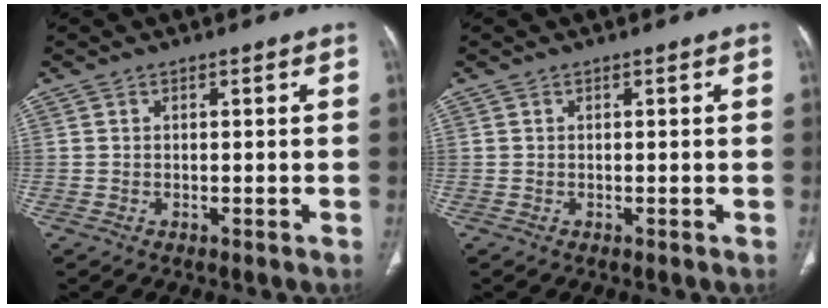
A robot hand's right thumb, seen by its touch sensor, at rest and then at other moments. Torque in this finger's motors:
{"motor_torque": [0.04, 0.14, -0.13, -0.10, 0.04]}